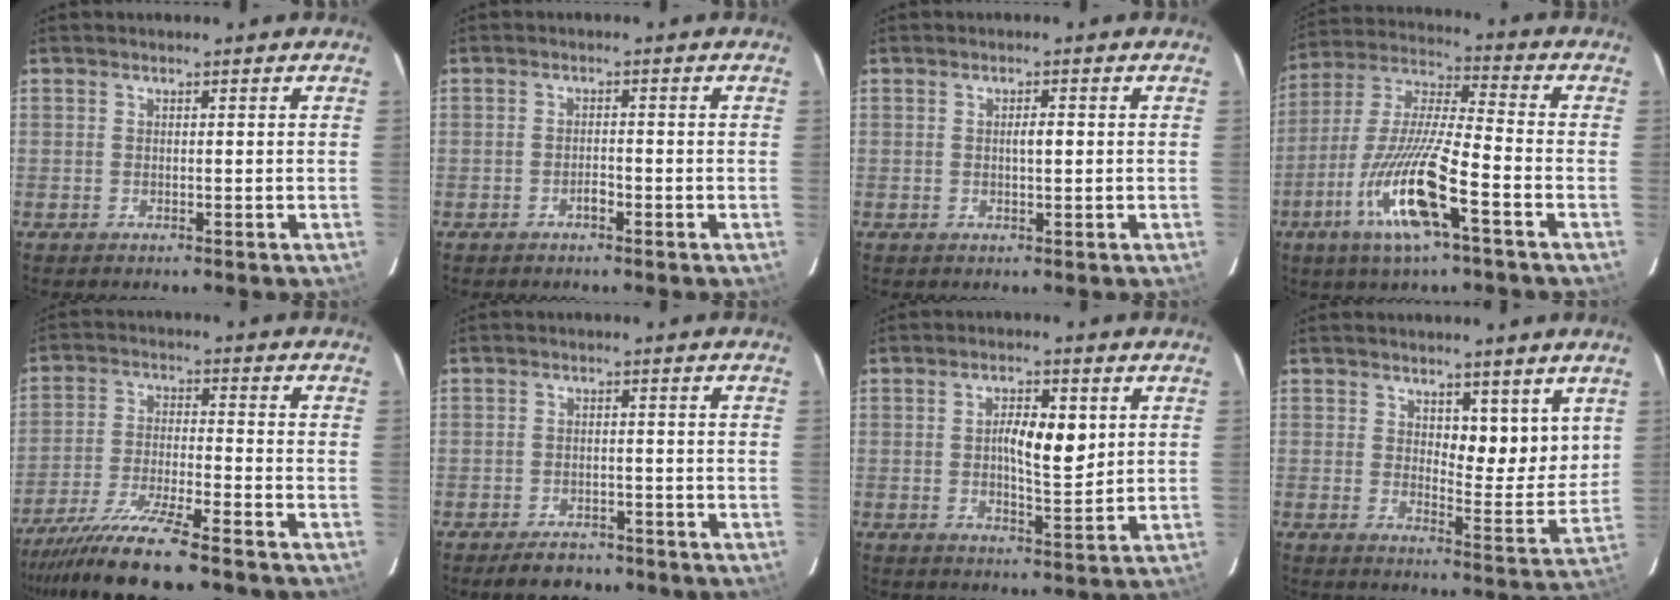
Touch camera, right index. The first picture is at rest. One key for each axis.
{"total": 1.2, "fx": -0.8, "fy": 0.4, "fz": 0.8, "tx": -0.014, "ty": 0.004, "tz": -0.012}
{"total": 1.6, "fx": 0.1, "fy": 0.4, "fz": 1.6, "tx": -0.029, "ty": 0.003, "tz": 0.002}
{"total": 15.5, "fx": -6.7, "fy": 1.4, "fz": 14.0, "tx": -0.287, "ty": -0.014, "tz": -0.124}
{"total": 11.3, "fx": -9.3, "fy": -0.5, "fz": 6.4, "tx": -0.110, "ty": -0.029, "tz": -0.161}
{"total": 4.2, "fx": -3.5, "fy": 2.1, "fz": 1.2, "tx": -0.024, "ty": 0.002, "tz": -0.051}
{"total": 6.6, "fx": 1.3, "fy": 2.0, "fz": 6.2, "tx": -0.101, "ty": 0.003, "tz": 0.023}
{"total": 7.0, "fx": 3.6, "fy": 3.0, "fz": 5.2, "tx": -0.062, "ty": -0.011, "tz": 0.058}